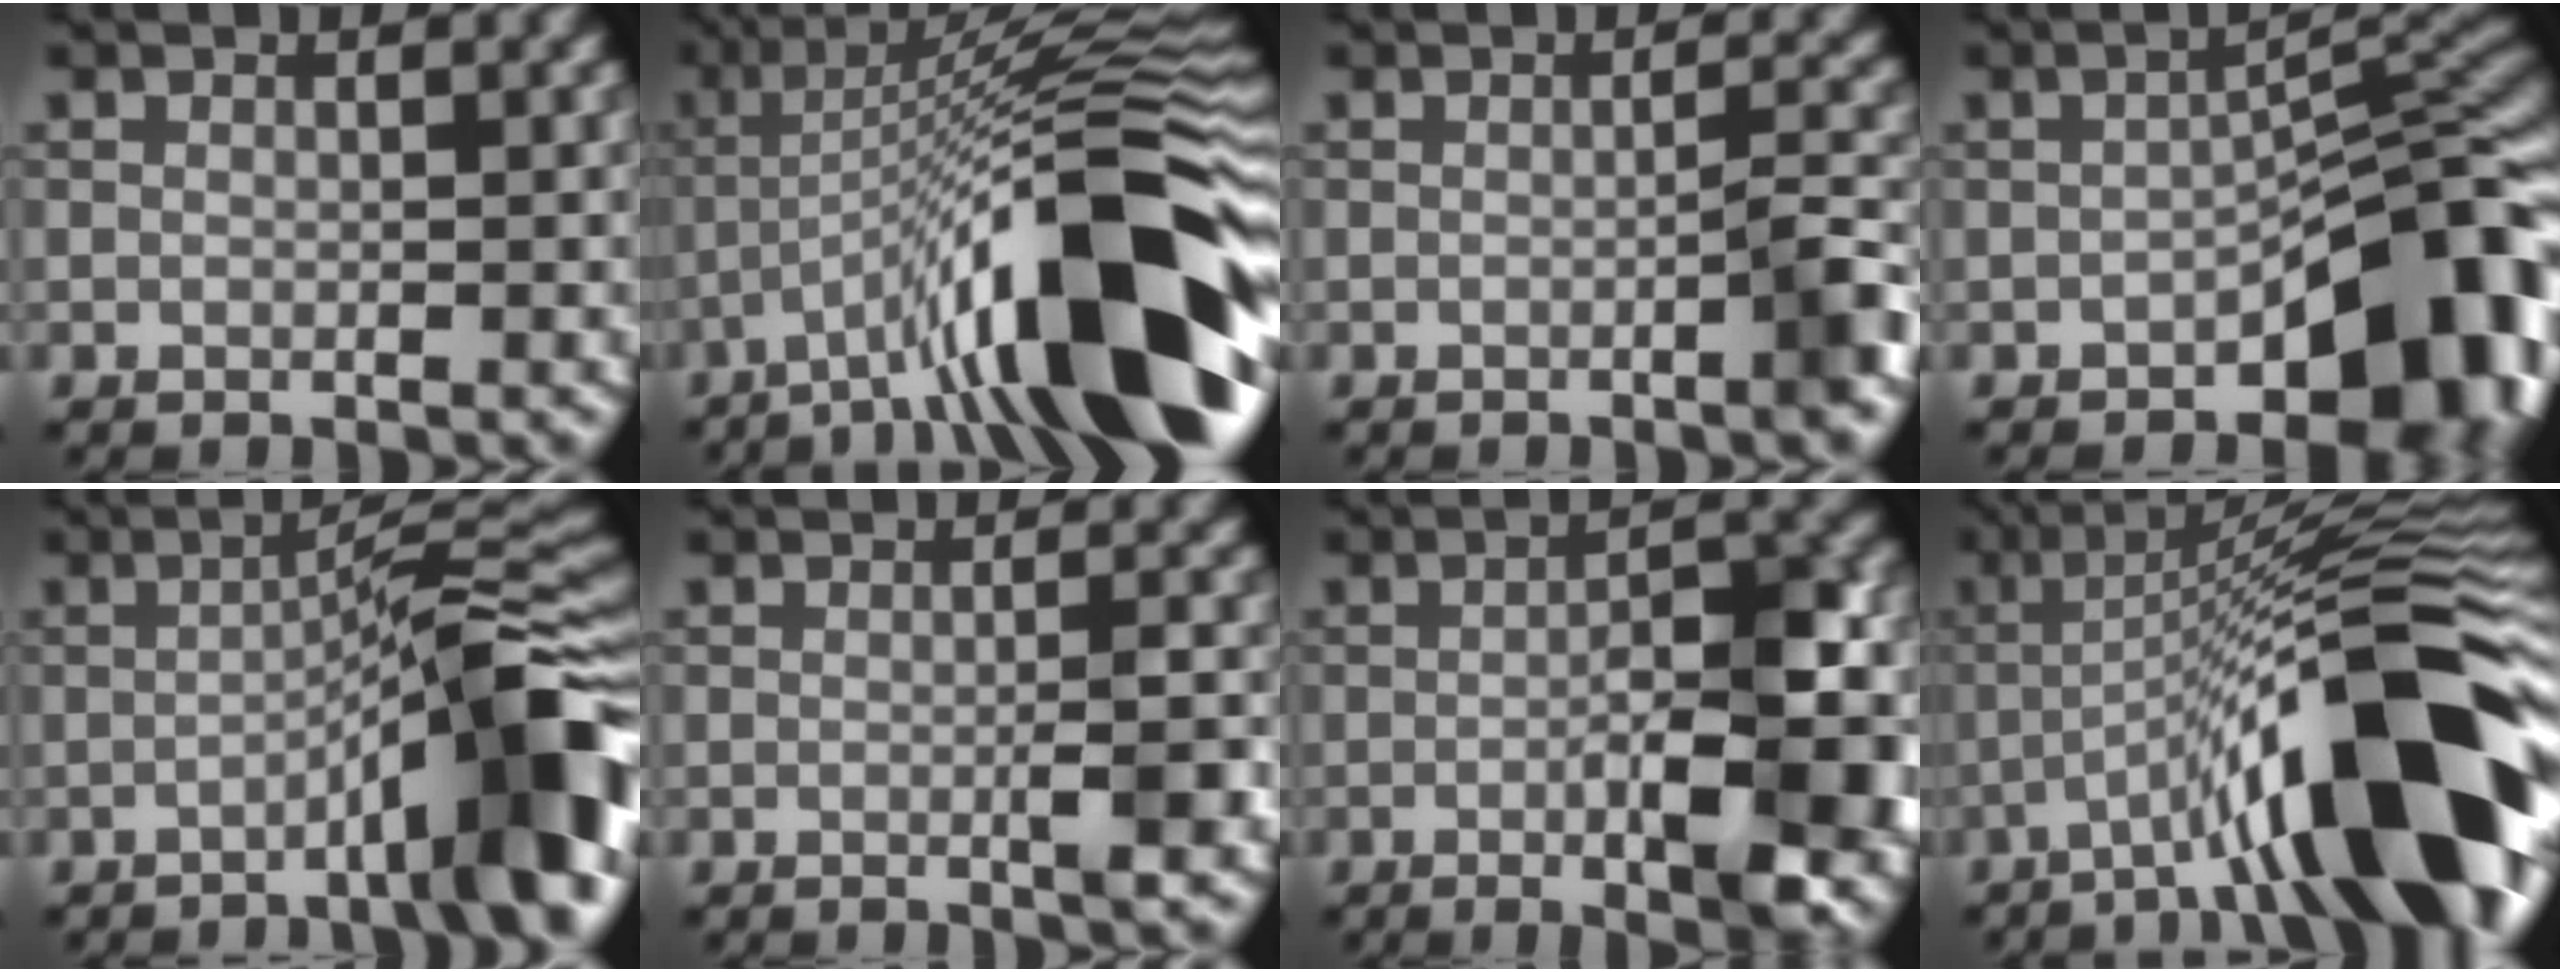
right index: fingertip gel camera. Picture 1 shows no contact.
{"total": 16.7, "force": [-6.5, 3.9, 14.9], "torque": [-0.224, 0.026, -0.108]}
{"total": 2.9, "force": [-1.2, 0.4, 2.6], "torque": [-0.033, 0.012, -0.025]}
{"total": 11.6, "force": [-4.9, 5.2, 9.1], "torque": [-0.092, 0.010, -0.080]}
{"total": 10.7, "force": [-4.5, 1.5, 9.6], "torque": [-0.117, 0.029, -0.076]}
{"total": 2.7, "force": [-0.6, 0.3, 2.6], "torque": [-0.038, 0.002, -0.011]}
{"total": 9.9, "force": [-2.4, 2.8, 9.2], "torque": [-0.125, 0.002, -0.035]}
{"total": 16.4, "force": [-6.2, 3.7, 14.7], "torque": [-0.206, 0.025, -0.101]}